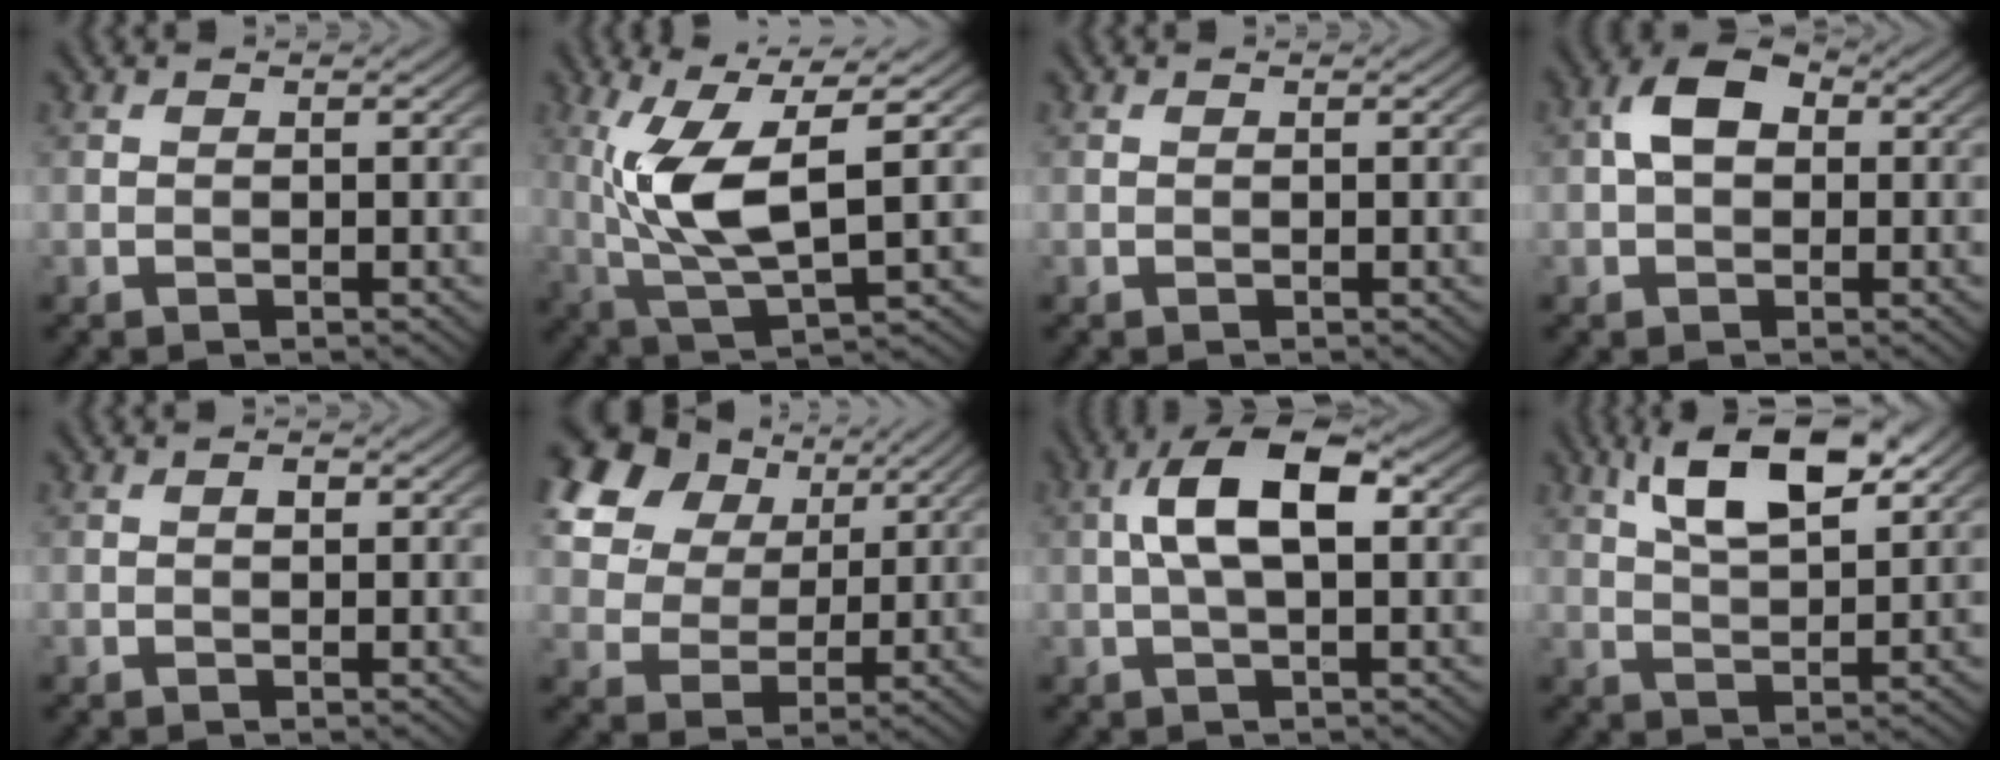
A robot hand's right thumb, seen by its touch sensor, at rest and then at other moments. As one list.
[{"total": 10.0, "force": [1.3, 3.0, 9.4], "torque": [-0.205, 0.002, 0.032]}, {"total": 0.0}, {"total": 4.9, "force": [0.5, 3.3, 3.6], "torque": [-0.070, 0.012, -0.001]}, {"total": 0.8, "force": [0.2, 0.5, 0.6], "torque": [-0.007, 0.000, 0.001]}, {"total": 15.6, "force": [8.4, 10.3, 8.1], "torque": [-0.238, 0.040, 0.189]}, {"total": 8.0, "force": [1.0, 3.2, 7.3], "torque": [-0.144, 0.021, 0.010]}, {"total": 9.7, "force": [4.8, 3.7, 7.5], "torque": [-0.143, 0.013, 0.089]}]